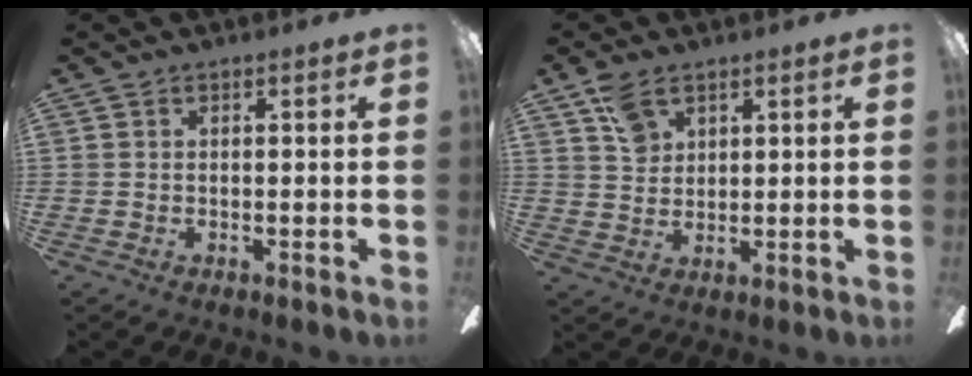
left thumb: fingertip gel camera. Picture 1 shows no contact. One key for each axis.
{"total": 6.0, "fx": 3.9, "fy": 3.6, "fz": 2.8, "tx": -0.053, "ty": -0.006, "tz": 0.073}